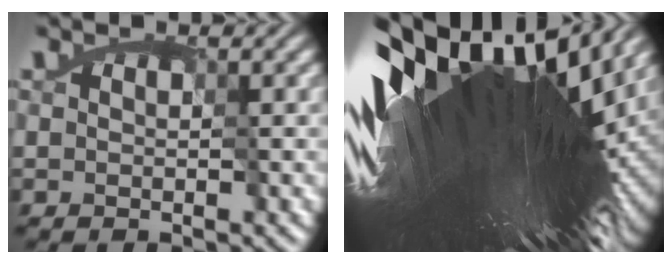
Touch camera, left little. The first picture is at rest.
{"total": 18.9, "force": [5.5, 4.9, 17.4], "torque": [-0.325, 0.012, 0.103]}